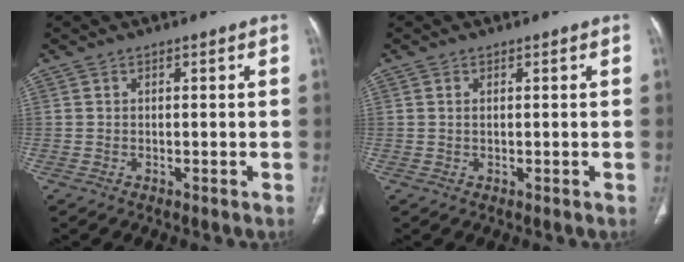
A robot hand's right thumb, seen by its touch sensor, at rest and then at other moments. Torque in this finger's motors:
{"motor_torque": [-0.22, -0.08, -0.54, 0.17, 0.09]}